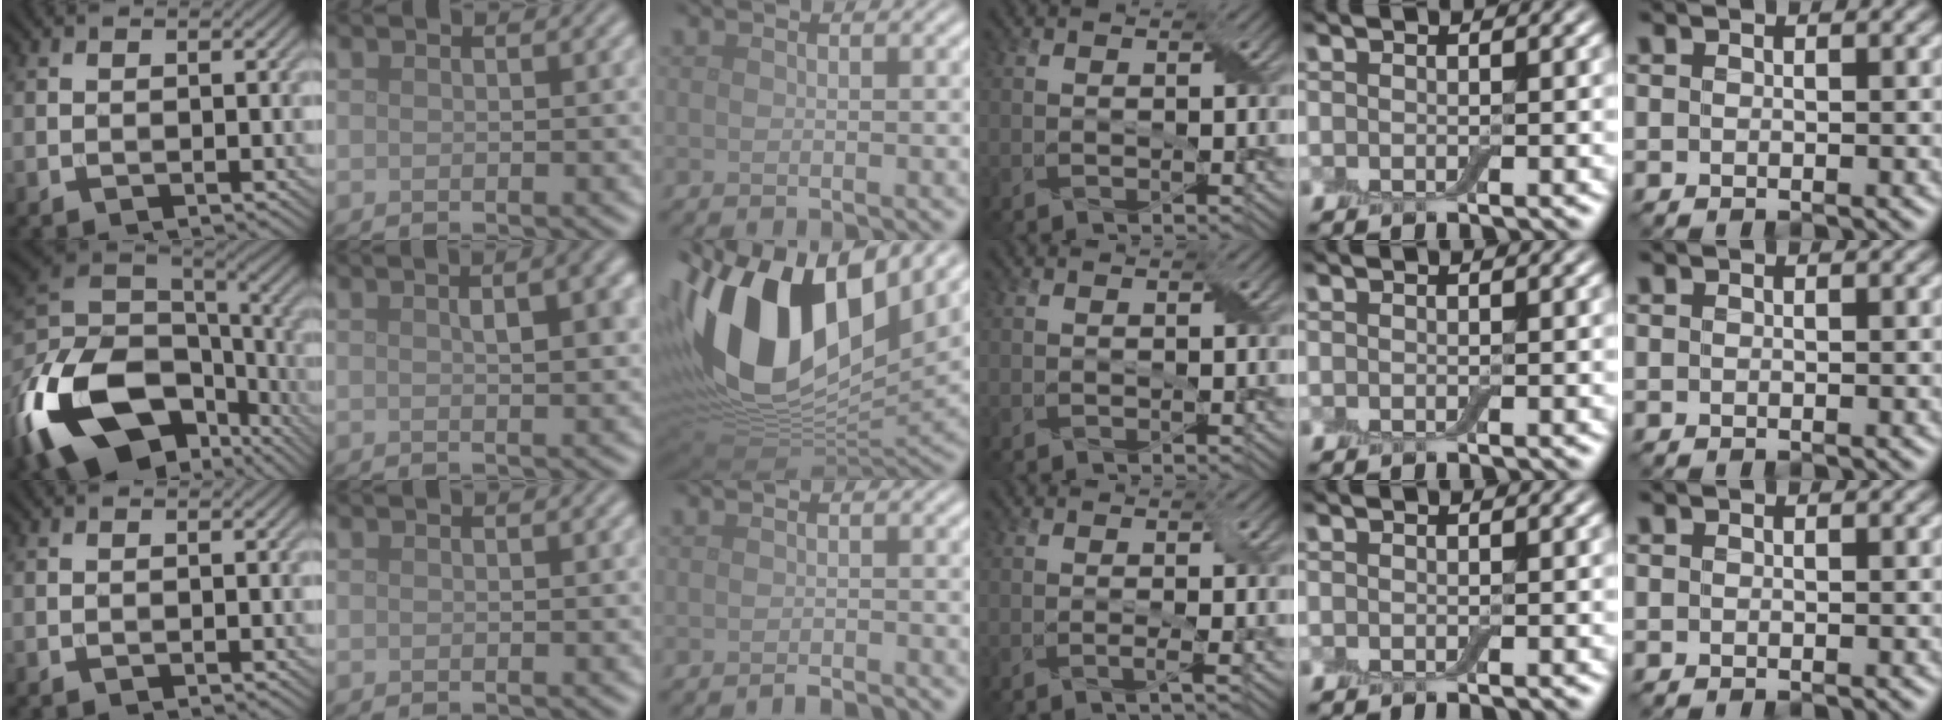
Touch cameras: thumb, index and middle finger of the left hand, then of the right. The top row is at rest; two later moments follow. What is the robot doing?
{"motion": "peel", "object": "aluminum foil"}